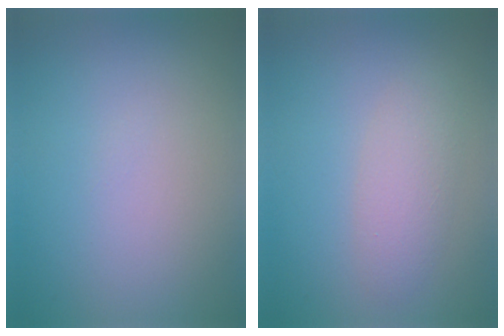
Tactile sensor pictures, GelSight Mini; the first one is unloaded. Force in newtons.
{"total": 2.5, "press": 2.5, "slide": 0.1}